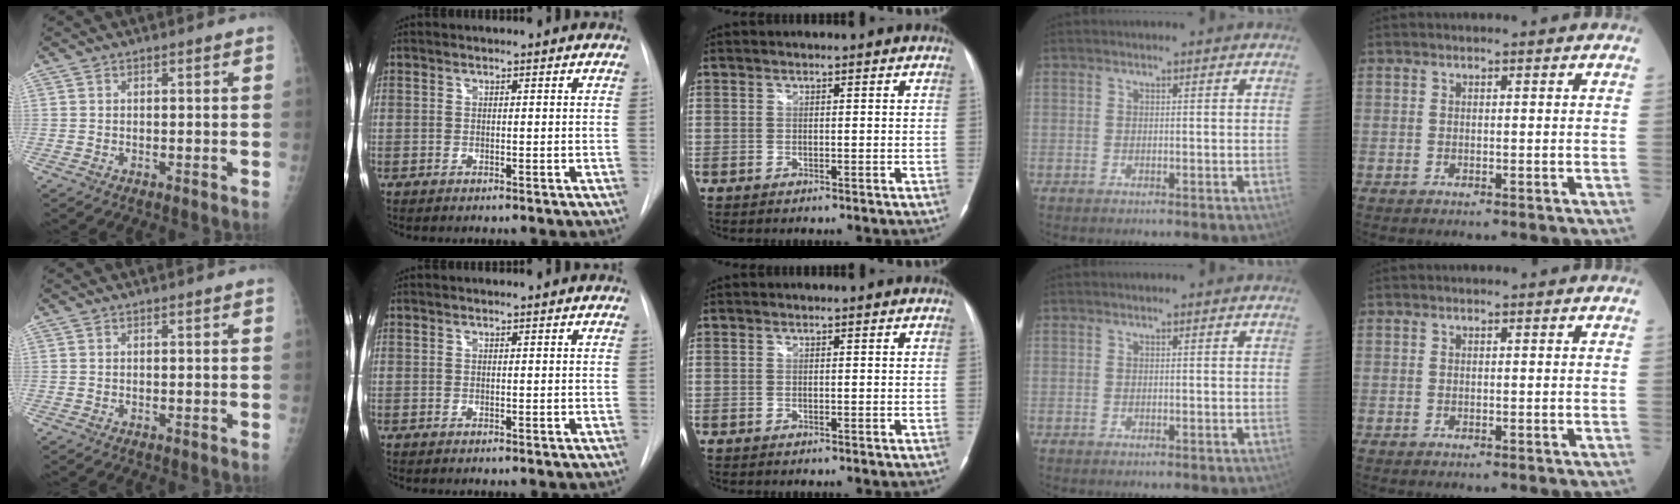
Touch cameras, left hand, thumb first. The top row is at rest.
{}